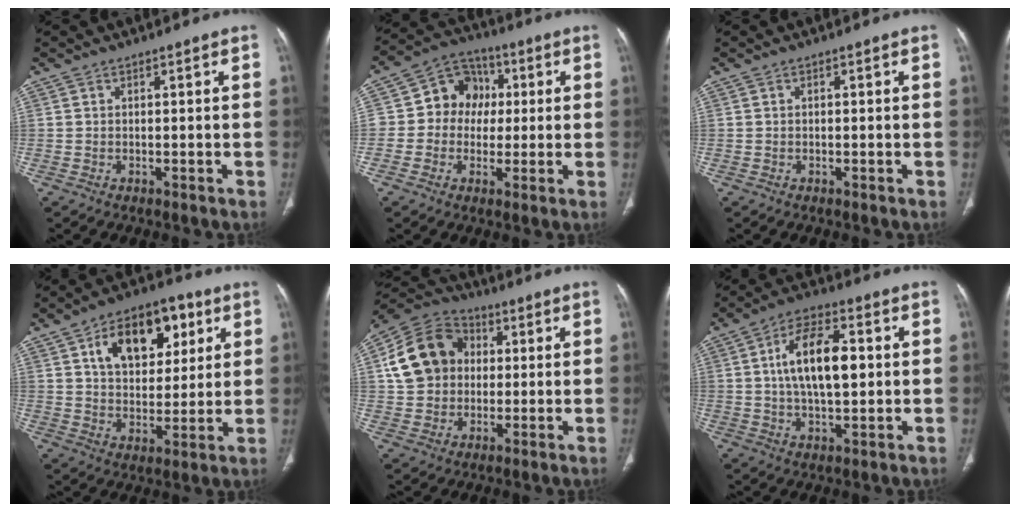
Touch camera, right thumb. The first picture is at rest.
{"total": 10.3, "force": [0.7, 9.0, 4.9], "torque": [-0.035, 0.022, 0.000]}
{"total": 0.0}
{"total": 16.5, "force": [6.6, 10.1, 11.3], "torque": [-0.127, -0.008, 0.108]}
{"total": 14.5, "force": [2.0, 12.1, 7.7], "torque": [-0.126, 0.020, 0.029]}
{"total": 12.8, "force": [1.6, 6.0, 11.1], "torque": [-0.185, 0.008, 0.024]}